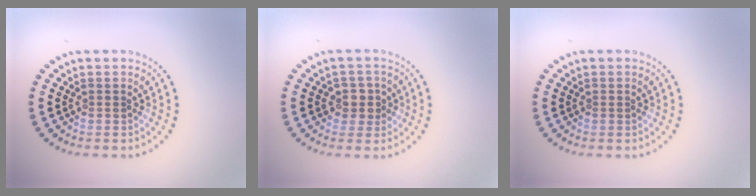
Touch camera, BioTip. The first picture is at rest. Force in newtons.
{"total": 2.0, "press": 1.8, "slide": 1.0}
{"total": 0.0}